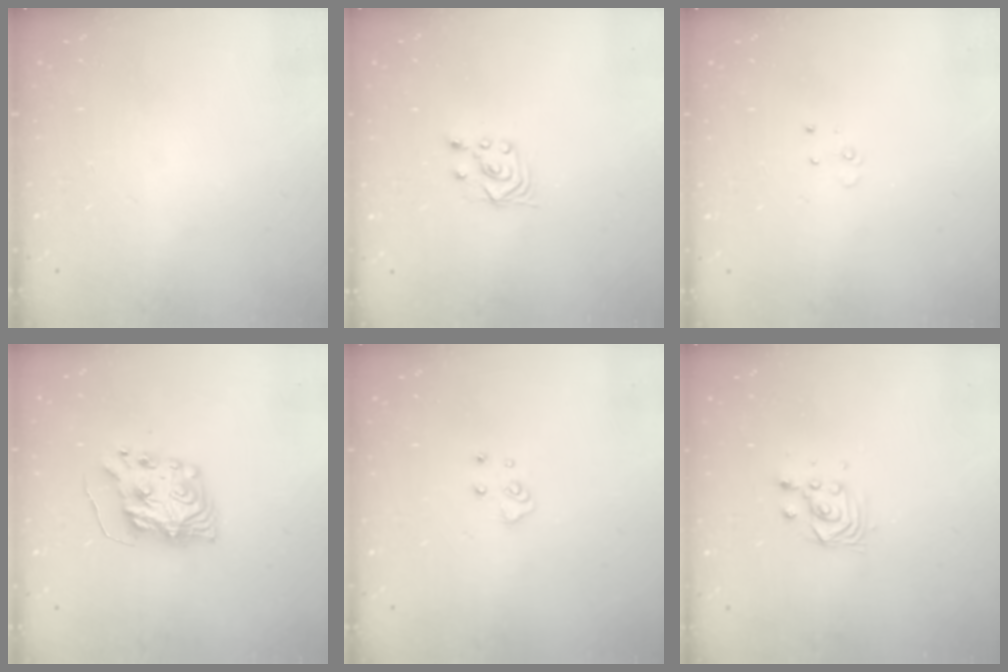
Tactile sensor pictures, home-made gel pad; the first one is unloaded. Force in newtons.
{"total": 2.5, "press": 2.2, "slide": 1.2}
{"total": 3.0, "press": 2.9, "slide": 0.3}
{"total": 8.9, "press": 8.9, "slide": 0.9}
{"total": 5.1, "press": 5.1, "slide": 0.4}
{"total": 2.8, "press": 2.8, "slide": 0.2}